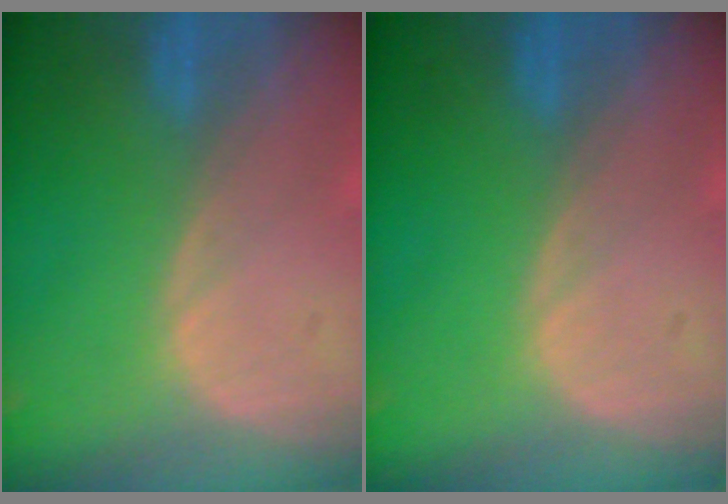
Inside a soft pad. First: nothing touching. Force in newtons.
{"total": 0.0}